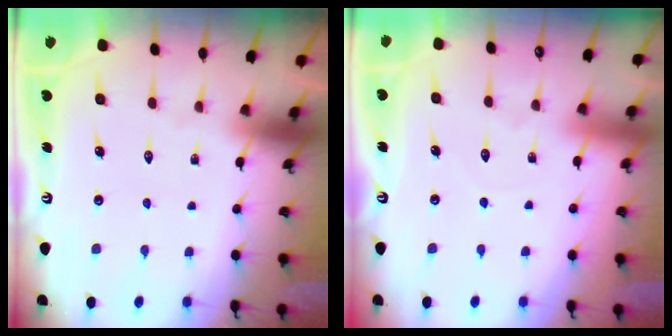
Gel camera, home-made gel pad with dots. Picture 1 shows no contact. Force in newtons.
{"total": 3.0, "press": 3.0, "slide": 0.2}